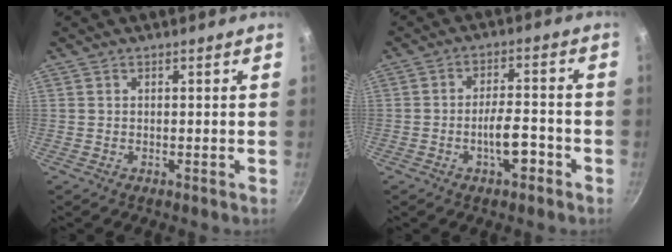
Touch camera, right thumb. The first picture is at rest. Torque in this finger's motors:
{"motor_torque": [3.05, 1.97, 1.43, -1.34, 0.51]}